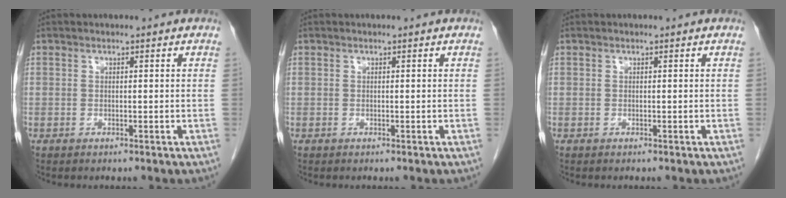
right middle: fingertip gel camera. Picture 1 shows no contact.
{"total": 0.0}
{"total": 0.0}